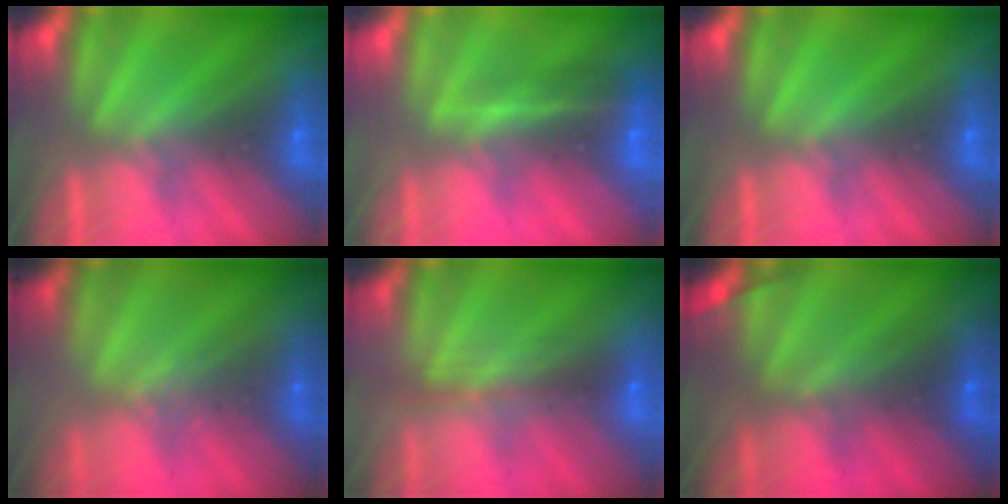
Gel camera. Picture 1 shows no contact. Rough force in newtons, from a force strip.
{"total": 1.6}
{"total": 0.0}
{"total": 2.5}
{"total": 2.4}
{"total": 1.9}